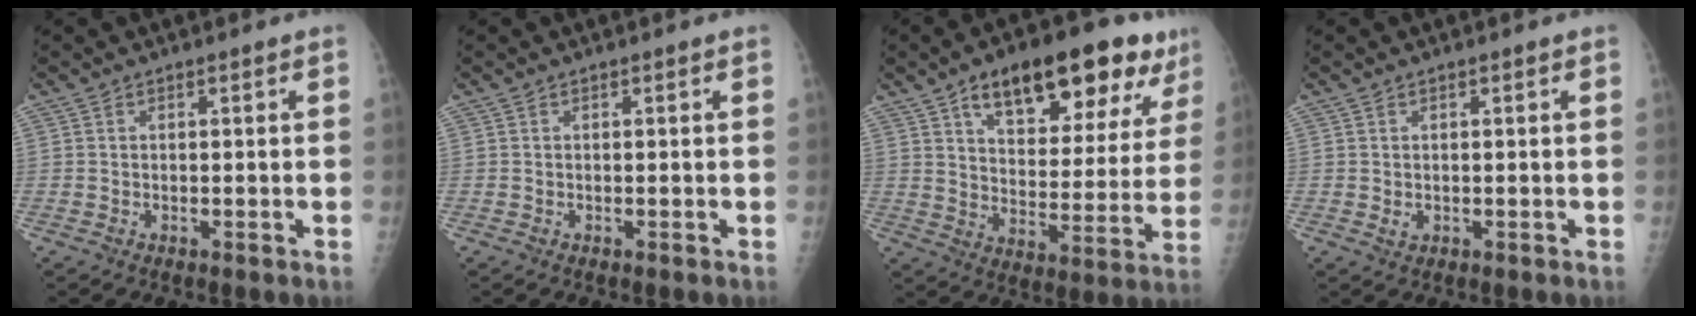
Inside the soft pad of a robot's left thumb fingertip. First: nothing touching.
{"total": 0.0}
{"total": 22.8, "force": [13.4, 9.7, 15.7], "torque": [-0.180, -0.022, 0.198]}
{"total": 1.1, "force": [0.0, 0.9, 0.6], "torque": [-0.008, -0.001, 0.004]}